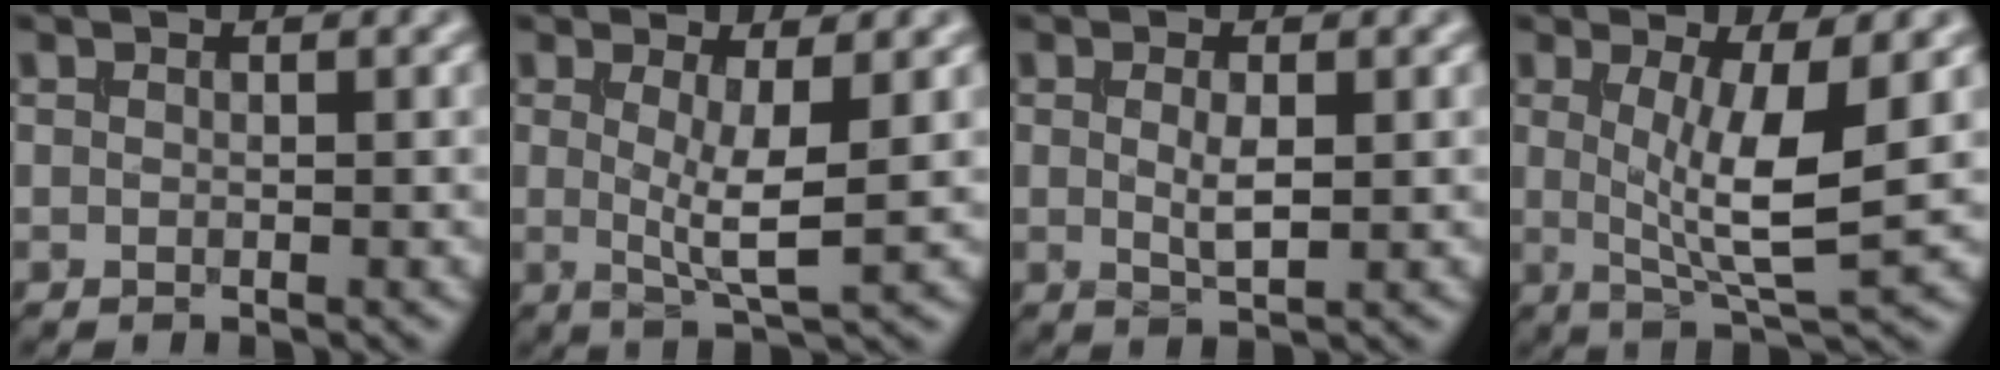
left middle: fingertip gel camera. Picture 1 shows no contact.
{"total": 3.9, "force": [0.4, 0.8, 3.8], "torque": [-0.065, -0.013, 0.010]}
{"total": 2.1, "force": [0.2, 0.6, 2.0], "torque": [-0.040, -0.002, 0.004]}
{"total": 6.2, "force": [0.6, 1.5, 6.0], "torque": [-0.104, -0.013, 0.013]}